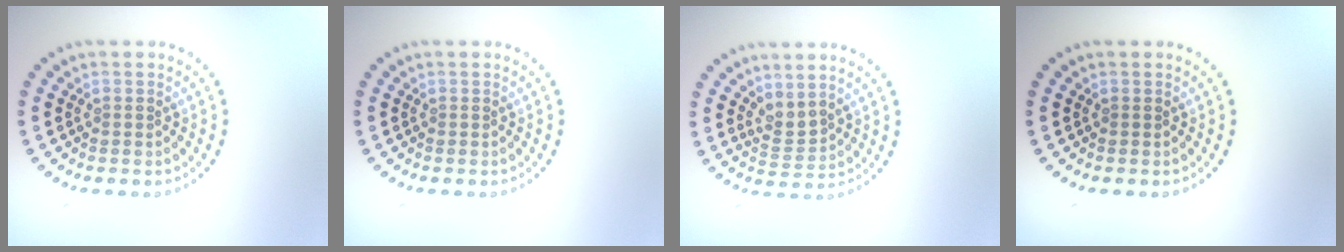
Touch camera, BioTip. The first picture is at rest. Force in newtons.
{"total": 0.0}
{"total": 1.8, "press": 1.4, "slide": 1.2}
{"total": 0.0}